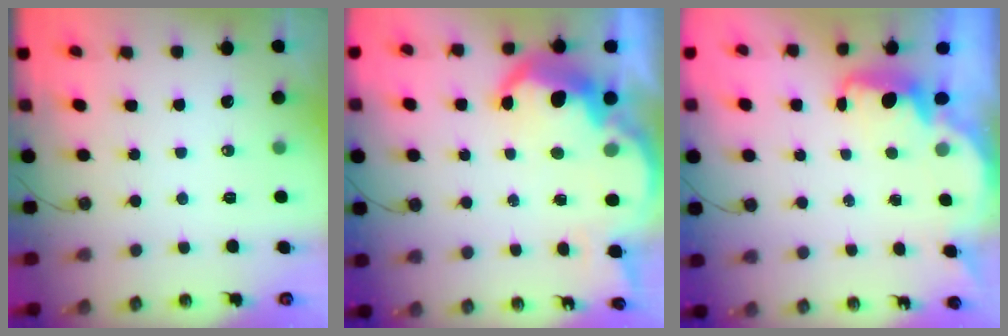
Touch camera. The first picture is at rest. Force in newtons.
{"total": 12.1, "press": 12.1, "slide": 0.8}
{"total": 2.3, "press": 2.2, "slide": 0.6}